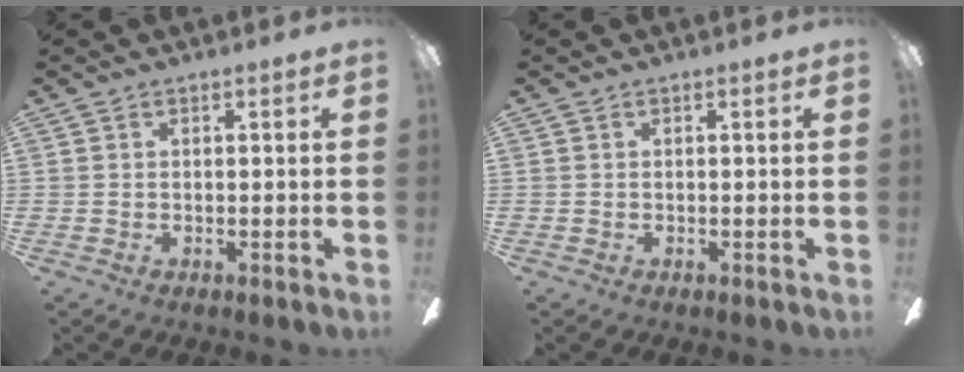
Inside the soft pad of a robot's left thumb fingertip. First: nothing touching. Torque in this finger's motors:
{"motor_torque": [-0.05, -0.09, -0.17, 0.10, 0.00]}